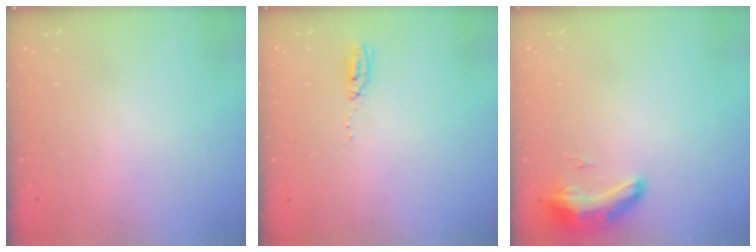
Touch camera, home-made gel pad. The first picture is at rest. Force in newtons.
{"total": 4.0, "press": 3.9, "slide": 1.2}
{"total": 16.9, "press": 11.4, "slide": 12.5}